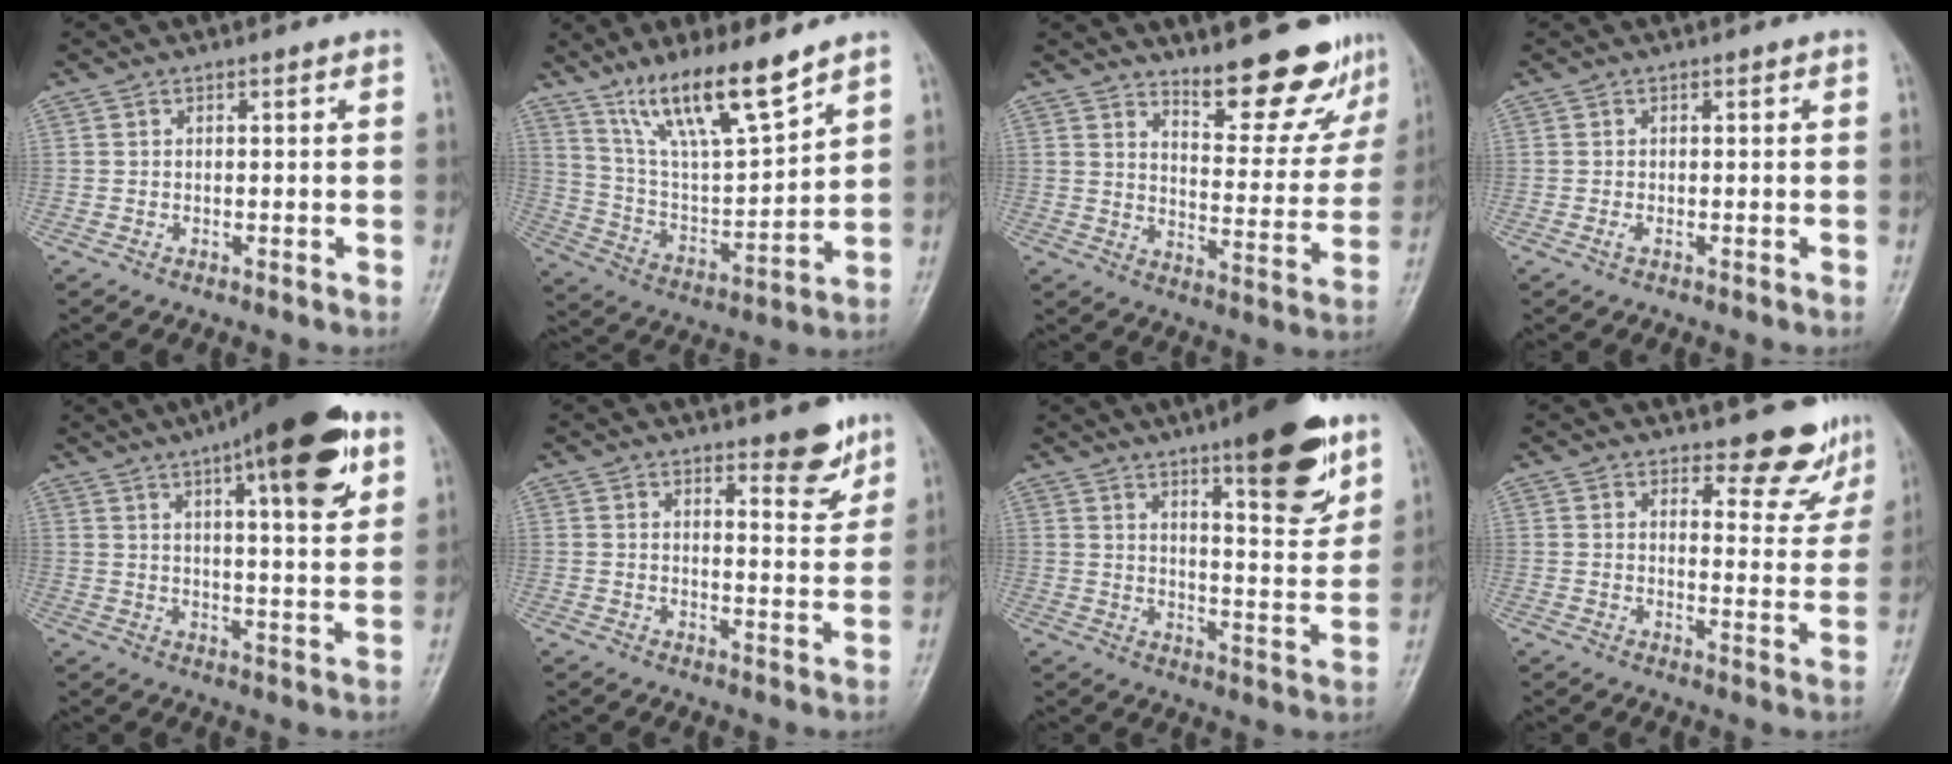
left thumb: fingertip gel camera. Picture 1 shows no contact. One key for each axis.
{"total": 15.7, "fx": 11.5, "fy": 3.0, "fz": 10.3, "tx": -0.170, "ty": -0.063, "tz": 0.224}
{"total": 16.3, "fx": 14.2, "fy": 4.0, "fz": 6.9, "tx": -0.058, "ty": -0.122, "tz": 0.193}
{"total": 0.7, "fx": 0.0, "fy": 0.4, "fz": 0.6, "tx": -0.011, "ty": -0.001, "tz": 0.000}
{"total": 18.4, "fx": 9.6, "fy": 4.9, "fz": 14.9, "tx": -0.195, "ty": -0.024, "tz": 0.134}
{"total": 6.3, "fx": 4.6, "fy": 2.0, "fz": 3.9, "tx": -0.029, "ty": -0.035, "tz": 0.059}
{"total": 15.6, "fx": 9.6, "fy": 3.9, "fz": 11.6, "tx": -0.134, "ty": -0.058, "tz": 0.141}
{"total": 8.7, "fx": 7.7, "fy": 3.1, "fz": 2.7, "tx": -0.001, "ty": -0.066, "tz": 0.088}